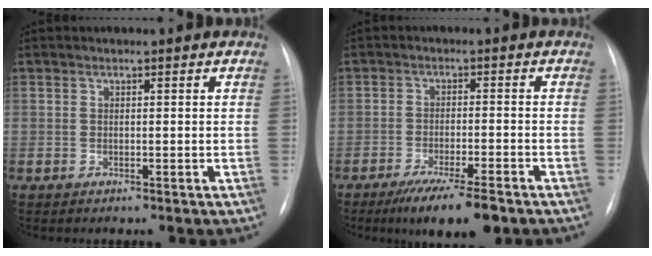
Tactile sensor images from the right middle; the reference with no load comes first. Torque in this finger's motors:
{"motor_torque": [1.14, -0.99, 0.52, 0.07]}